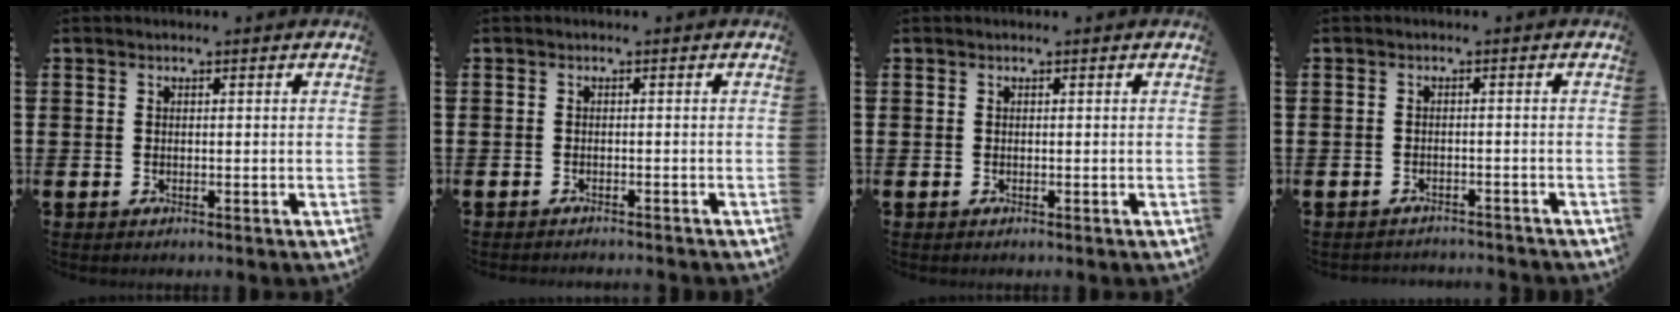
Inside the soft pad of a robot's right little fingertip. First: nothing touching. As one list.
[{"total": 0.7, "force": [-0.7, -0.1, 0.0], "torque": [0.000, -0.001, -0.014]}, {"total": 0.0}, {"total": 1.3, "force": [-1.3, 0.0, -0.1], "torque": [-0.003, 0.002, -0.028]}]